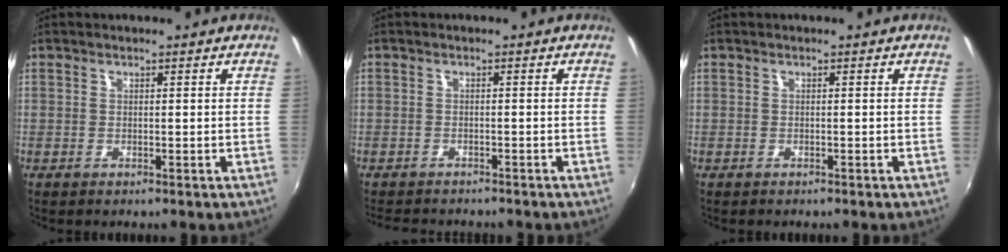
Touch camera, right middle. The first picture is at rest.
{"total": 4.9, "force": [-4.4, 1.7, 1.2], "torque": [-0.038, -0.005, -0.070]}
{"total": 0.7, "force": [-0.6, 0.3, 0.1], "torque": [-0.006, -0.001, -0.008]}